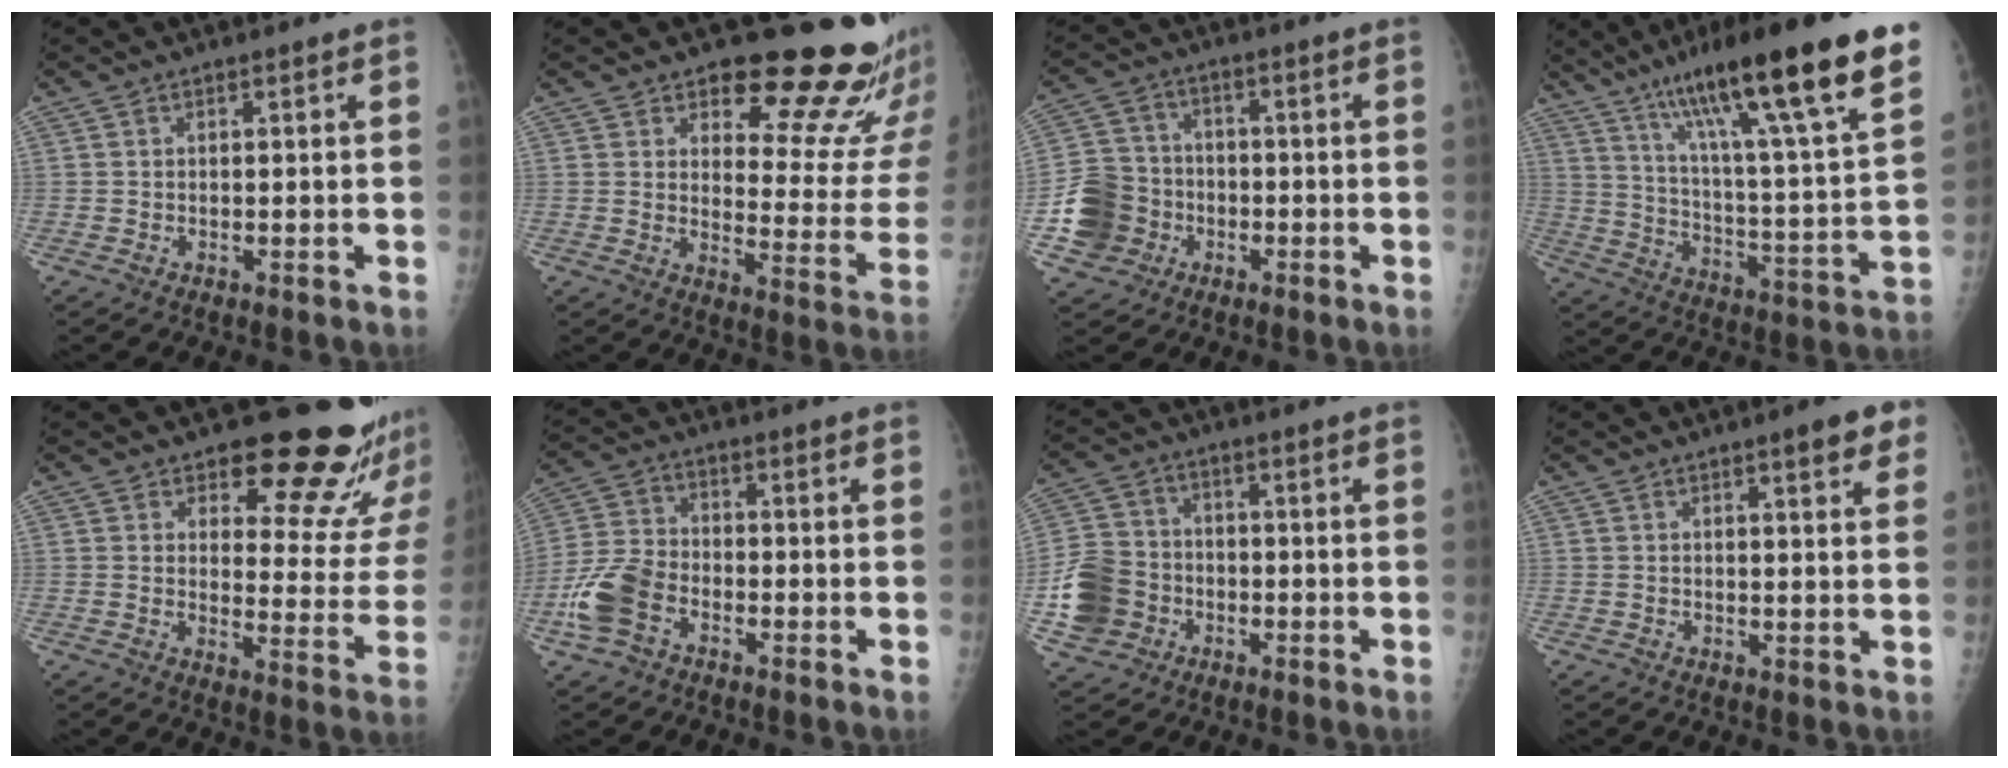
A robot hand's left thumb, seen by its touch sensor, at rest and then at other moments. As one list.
[{"total": 19.6, "force": [15.1, 6.9, 10.4], "torque": [-0.075, -0.120, 0.182]}, {"total": 10.7, "force": [-3.4, 9.6, 3.5], "torque": [-0.046, 0.019, -0.062]}, {"total": 26.9, "force": [17.1, 3.2, 20.5], "torque": [-0.317, -0.039, 0.275]}, {"total": 17.4, "force": [14.7, 5.5, 7.6], "torque": [-0.039, -0.131, 0.174]}, {"total": 9.6, "force": [-4.1, 6.2, 6.0], "torque": [-0.131, 0.023, -0.084]}, {"total": 10.8, "force": [-3.2, 9.3, 4.4], "torque": [-0.072, 0.015, -0.060]}, {"total": 5.6, "force": [3.3, 1.2, 4.4], "torque": [-0.046, -0.011, 0.038]}]